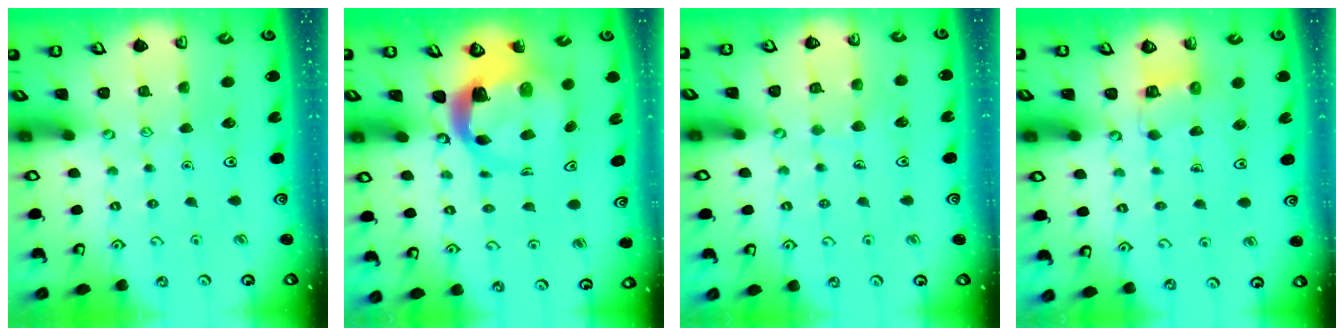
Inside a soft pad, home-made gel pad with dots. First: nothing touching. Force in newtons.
{"total": 5.6, "press": 5.6, "slide": 0.8}
{"total": 4.7, "press": 4.7, "slide": 0.3}
{"total": 3.3, "press": 3.3, "slide": 0.3}